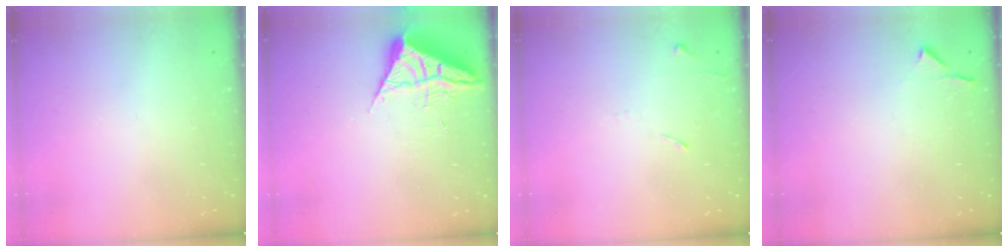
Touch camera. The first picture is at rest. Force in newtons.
{"total": 6.3, "press": 6.3, "slide": 0.9}
{"total": 5.4, "press": 5.4, "slide": 0.7}
{"total": 4.2, "press": 4.1, "slide": 0.6}